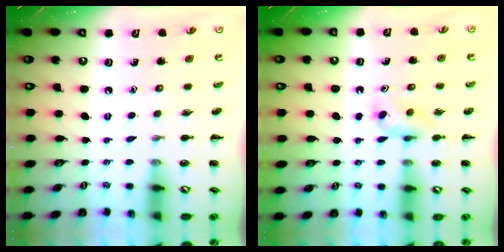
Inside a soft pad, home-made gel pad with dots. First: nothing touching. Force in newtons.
{"total": 3.2, "press": 2.9, "slide": 1.4}